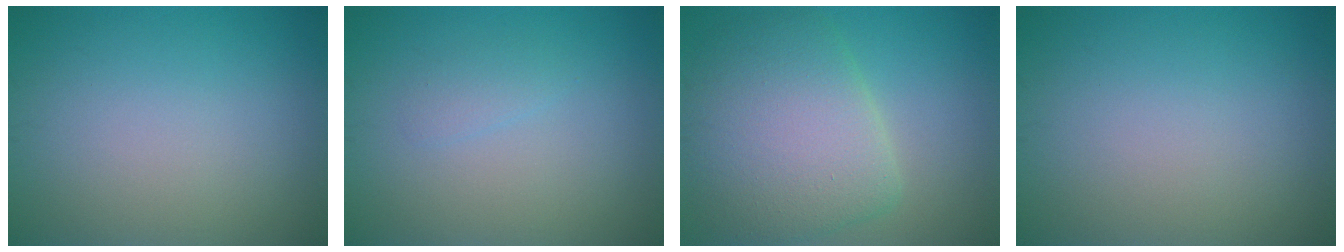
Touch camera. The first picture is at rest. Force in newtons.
{"total": 1.0, "press": 1.0, "slide": 0.1}
{"total": 7.7, "press": 7.7, "slide": 0.8}
{"total": 0.0}